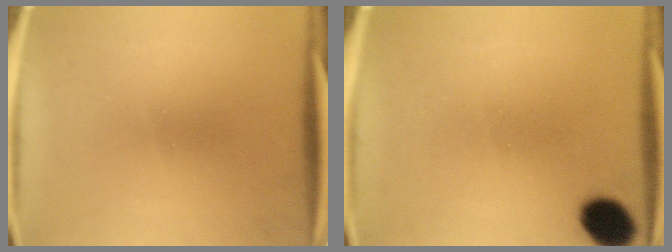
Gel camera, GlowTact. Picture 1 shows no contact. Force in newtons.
{"total": 8.0}